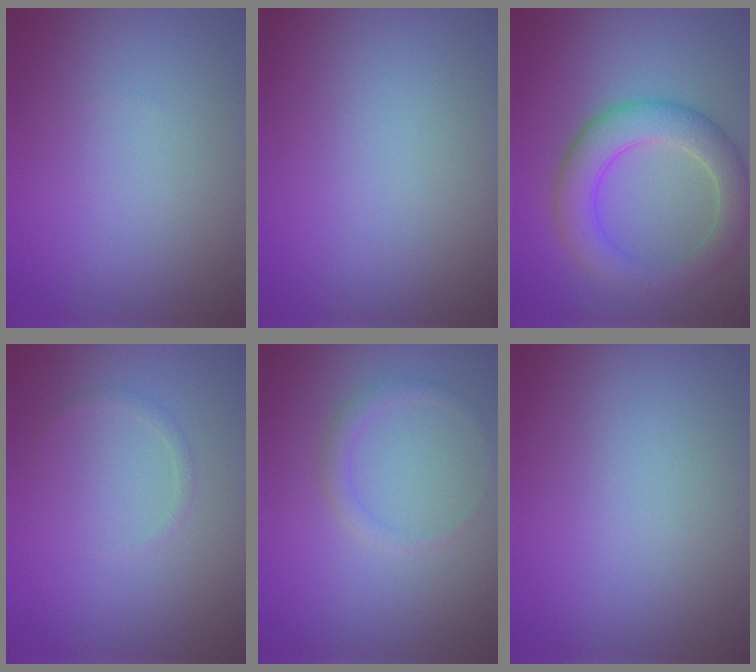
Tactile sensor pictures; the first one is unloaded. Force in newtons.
{"total": 0.0}
{"total": 5.4, "press": 5.4, "slide": 0.3}
{"total": 0.7, "press": 0.7, "slide": 0.1}
{"total": 1.3, "press": 1.3, "slide": 0.1}
{"total": 0.0}